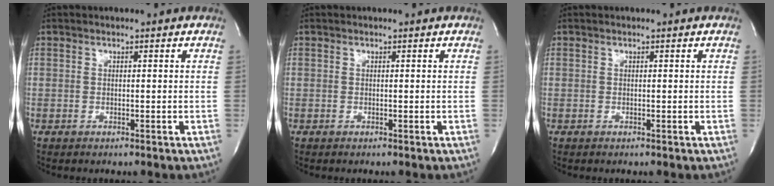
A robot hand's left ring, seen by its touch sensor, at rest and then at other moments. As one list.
[{"total": 0.0}, {"total": 0.0}]